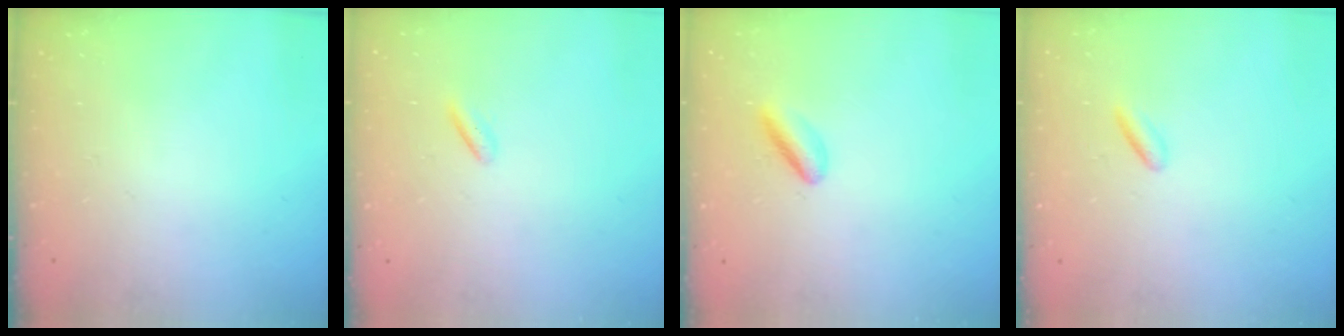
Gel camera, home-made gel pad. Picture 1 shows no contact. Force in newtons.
{"total": 1.4, "press": 1.1, "slide": 0.8}
{"total": 3.7, "press": 3.6, "slide": 0.9}
{"total": 1.4, "press": 1.3, "slide": 0.7}